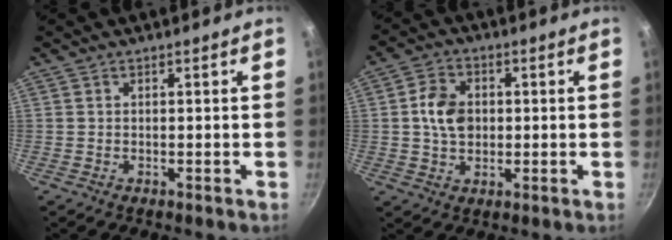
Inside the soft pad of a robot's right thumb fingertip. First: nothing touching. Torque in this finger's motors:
{"motor_torque": [-0.82, 0.33, 0.41, 0.51, 0.04]}